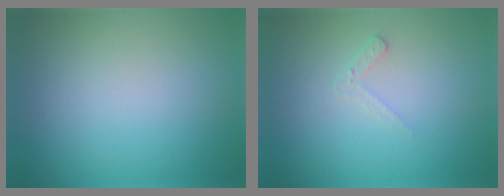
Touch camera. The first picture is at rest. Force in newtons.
{"total": 1.2, "press": 1.1, "slide": 0.3}